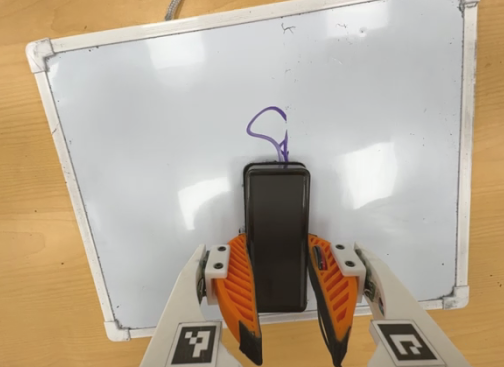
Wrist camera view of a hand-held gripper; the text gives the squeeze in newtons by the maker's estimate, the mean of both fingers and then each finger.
{"total": 8.2, "left": 6.5, "right": 9.8}